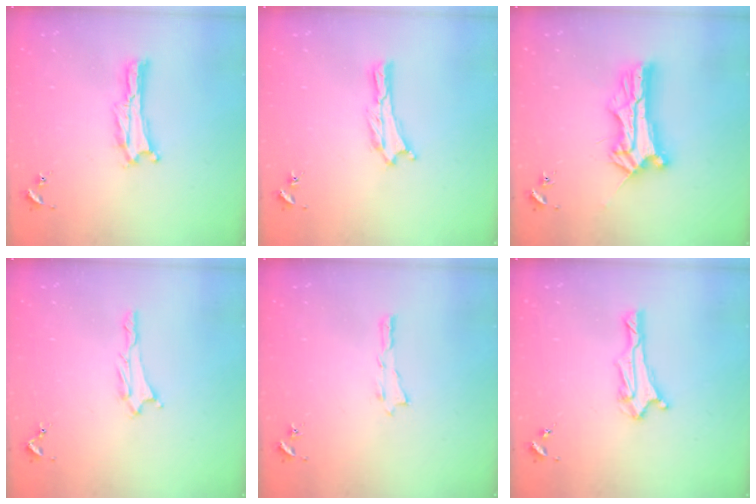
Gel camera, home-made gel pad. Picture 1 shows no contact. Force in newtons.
{"total": 0.0}
{"total": 10.0, "press": 9.9, "slide": 1.0}
{"total": 1.2, "press": 1.2, "slide": 0.1}
{"total": 0.0}
{"total": 2.9, "press": 2.8, "slide": 0.7}